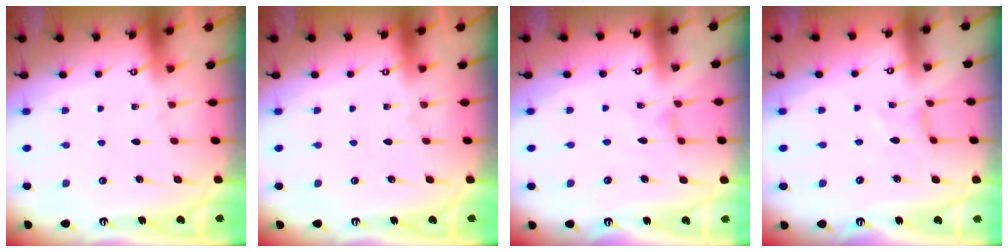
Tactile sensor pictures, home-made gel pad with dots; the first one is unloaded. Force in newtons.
{"total": 0.0}
{"total": 1.3, "press": 1.3, "slide": 0.2}
{"total": 0.0}